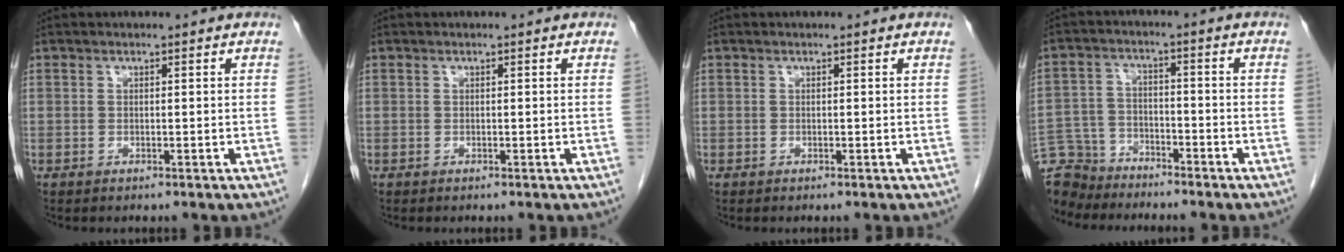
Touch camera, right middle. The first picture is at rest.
{"total": 0.0}
{"total": 0.0}
{"total": 9.7, "force": [-8.9, 3.8, 0.2], "torque": [-0.018, 0.011, -0.169]}